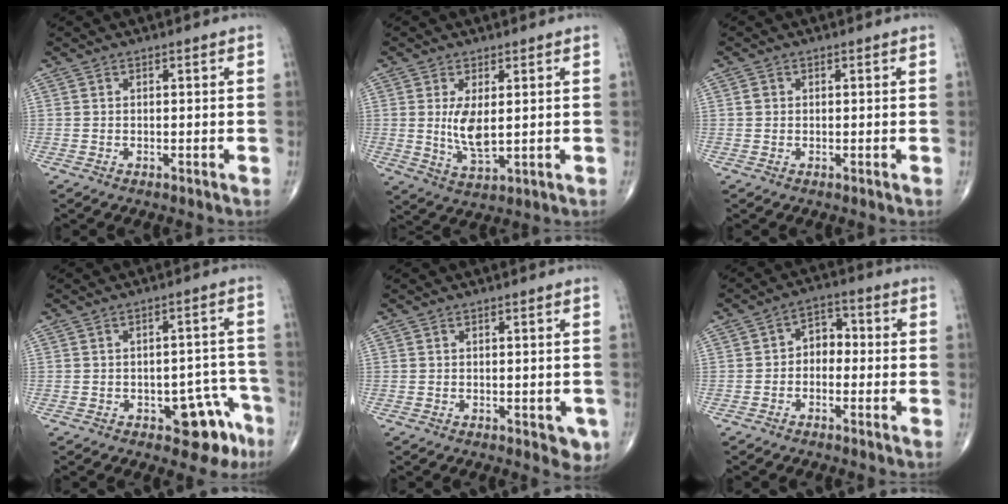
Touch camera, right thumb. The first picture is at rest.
{"total": 6.4, "force": [0.8, 2.6, 5.8], "torque": [-0.108, -0.020, 0.025]}
{"total": 1.0, "force": [0.1, 0.9, 0.4], "torque": [-0.004, 0.002, 0.002]}
{"total": 8.4, "force": [-4.5, 4.3, 5.7], "torque": [-0.031, 0.037, -0.052]}
{"total": 3.4, "force": [-1.1, 1.7, 2.7], "torque": [-0.008, -0.001, -0.011]}
{"total": 5.0, "force": [-0.7, 3.7, 3.3], "torque": [-0.028, 0.025, -0.027]}